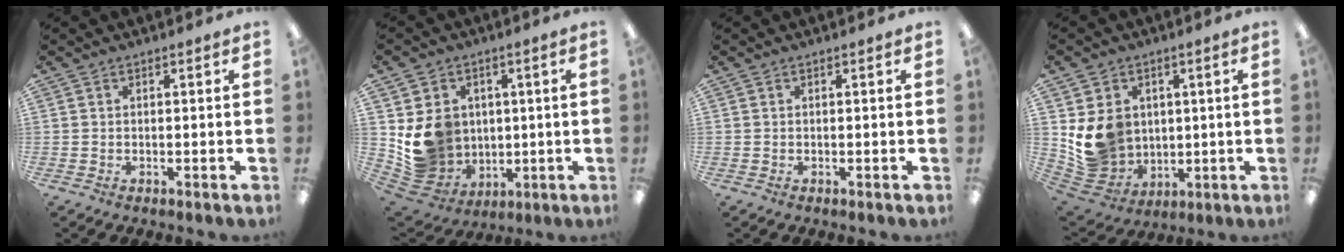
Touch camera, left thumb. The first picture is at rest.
{"total": 11.2, "force": [2.2, 10.6, 3.1], "torque": [-0.078, -0.016, 0.058]}
{"total": 0.0}
{"total": 11.0, "force": [2.7, 10.0, 3.7], "torque": [-0.091, -0.016, 0.062]}